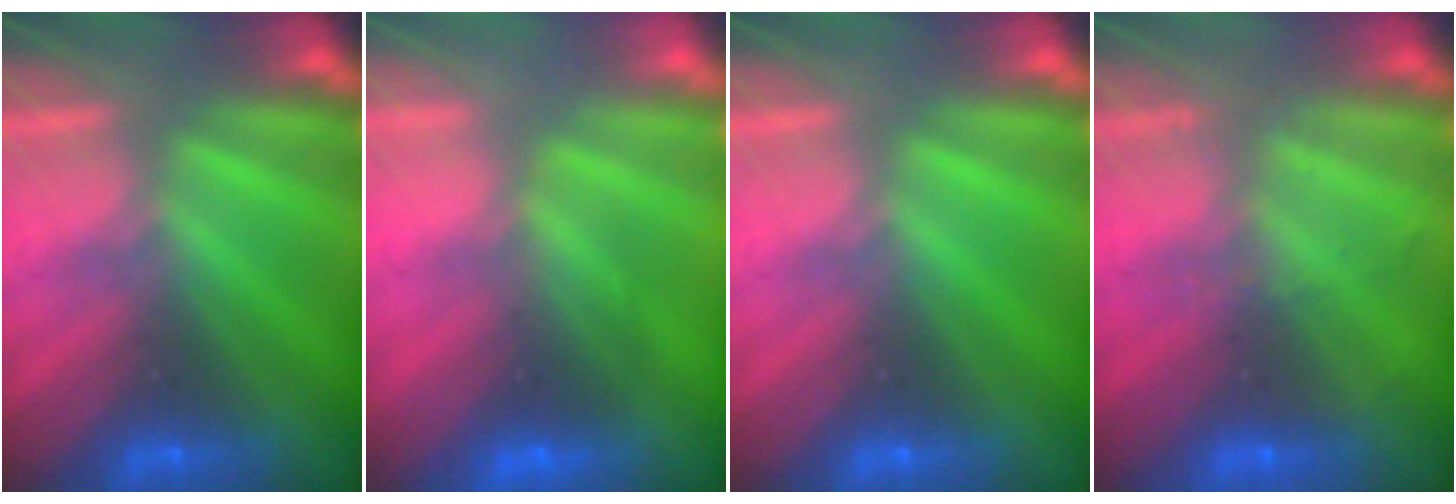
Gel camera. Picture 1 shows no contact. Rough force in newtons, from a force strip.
{"total": 2.6}
{"total": 0.0}
{"total": 1.9}